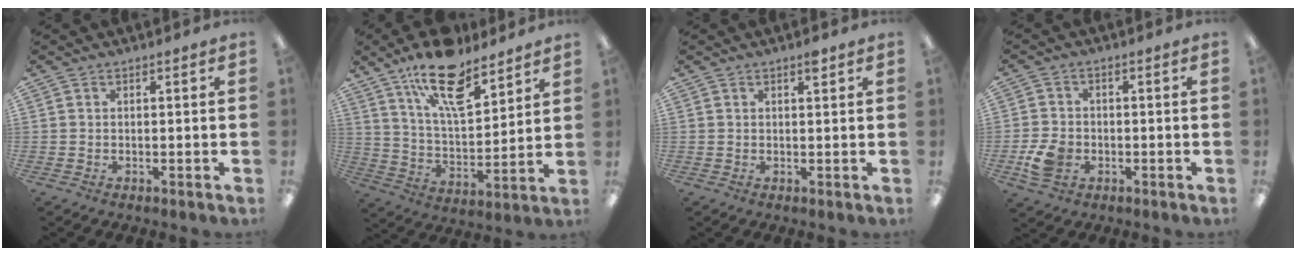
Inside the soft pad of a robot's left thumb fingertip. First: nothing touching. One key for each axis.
{"total": 17.6, "fx": 12.1, "fy": 7.0, "fz": 10.6, "tx": -0.177, "ty": -0.060, "tz": 0.207}
{"total": 1.7, "fx": 1.2, "fy": 0.4, "fz": 1.1, "tx": -0.009, "ty": -0.005, "tz": 0.017}
{"total": 6.2, "fx": -2.0, "fy": 4.7, "fz": 3.5, "tx": -0.064, "ty": 0.005, "tz": -0.034}